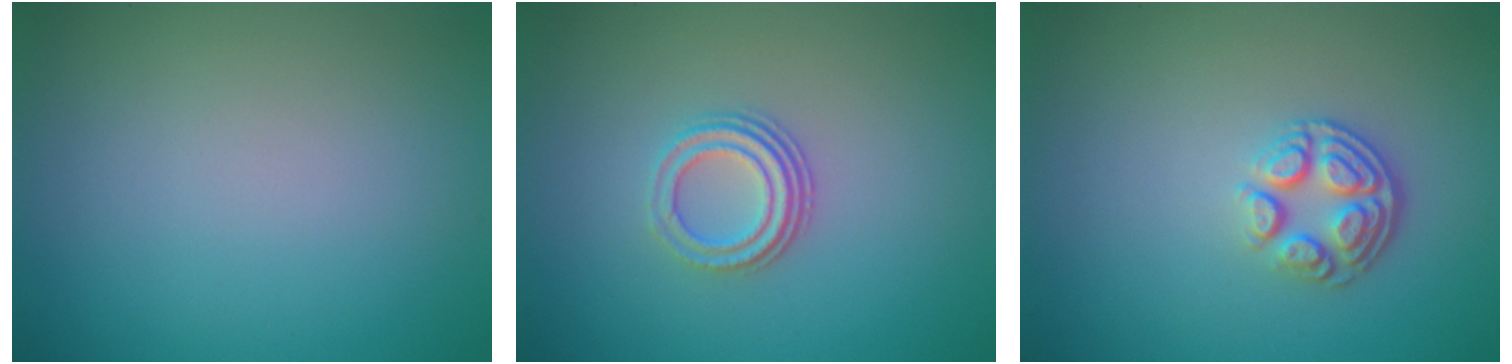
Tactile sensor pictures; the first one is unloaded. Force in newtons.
{"total": 3.0, "press": 2.2, "slide": 2.0}
{"total": 3.6, "press": 2.6, "slide": 2.4}